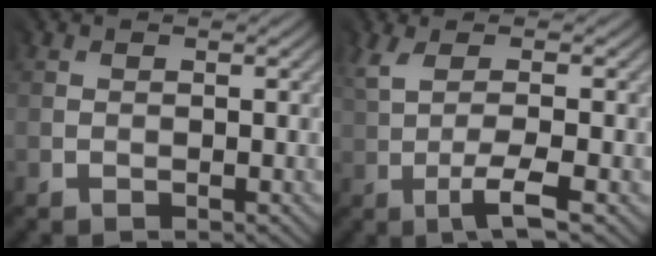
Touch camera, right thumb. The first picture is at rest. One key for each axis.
{"total": 4.7, "fx": -0.3, "fy": 0.7, "fz": 4.7, "tx": -0.102, "ty": 0.011, "tz": -0.009}